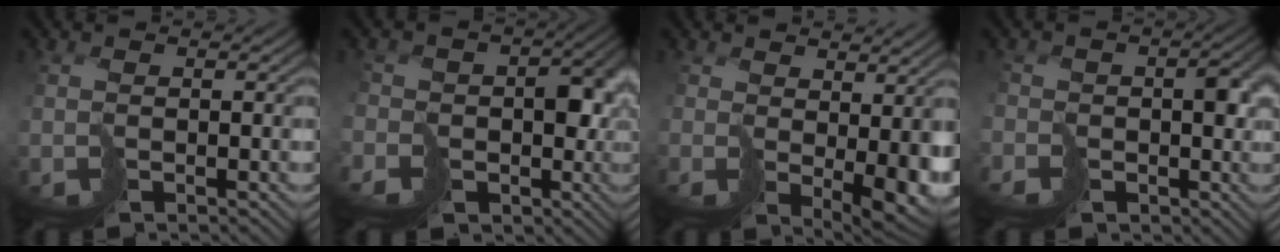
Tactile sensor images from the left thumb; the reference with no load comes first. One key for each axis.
{"total": 10.3, "fx": -3.6, "fy": 8.8, "fz": 4.1, "tx": -0.079, "ty": -0.020, "tz": -0.062}
{"total": 5.3, "fx": 0.9, "fy": 2.9, "fz": 4.3, "tx": -0.076, "ty": -0.028, "tz": 0.040}
{"total": 4.5, "fx": -2.2, "fy": 3.7, "fz": 1.5, "tx": -0.011, "ty": 0.003, "tz": -0.043}